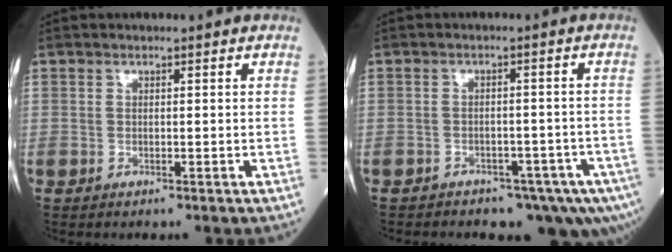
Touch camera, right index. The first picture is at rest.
{"total": 10.7, "force": [-7.8, 5.2, 5.1], "torque": [-0.056, 0.010, -0.097]}